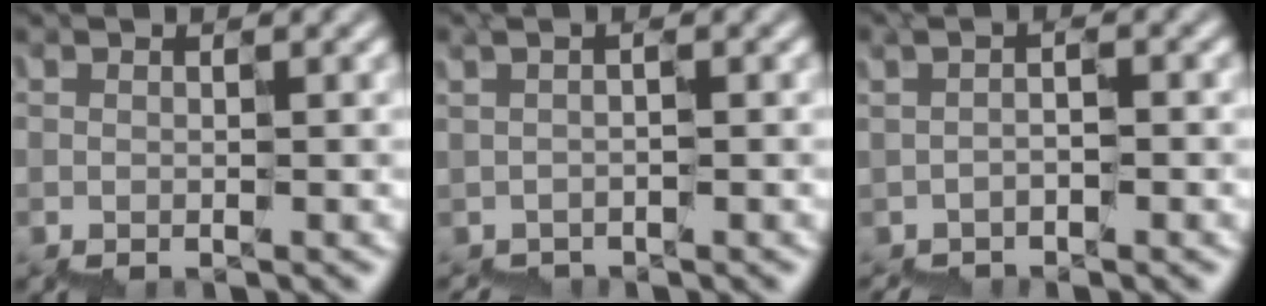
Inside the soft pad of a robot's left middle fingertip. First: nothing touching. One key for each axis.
{"total": 0.7, "fx": -0.5, "fy": 0.1, "fz": 0.5, "tx": -0.009, "ty": -0.002, "tz": -0.010}
{"total": 1.8, "fx": -0.9, "fy": 0.5, "fz": 1.4, "tx": -0.020, "ty": 0.004, "tz": -0.016}